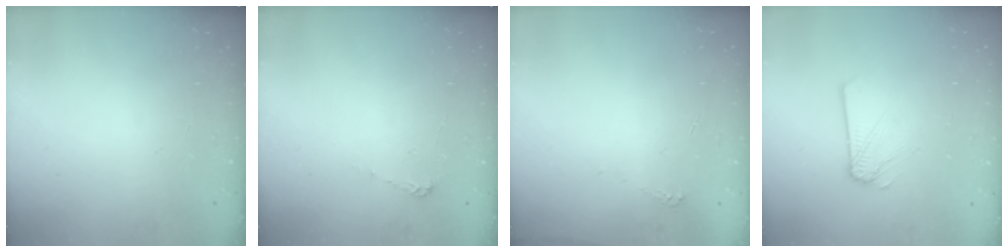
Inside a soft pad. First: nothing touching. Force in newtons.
{"total": 3.9, "press": 3.9, "slide": 0.3}
{"total": 2.5, "press": 2.5, "slide": 0.3}
{"total": 2.1, "press": 2.1, "slide": 0.3}